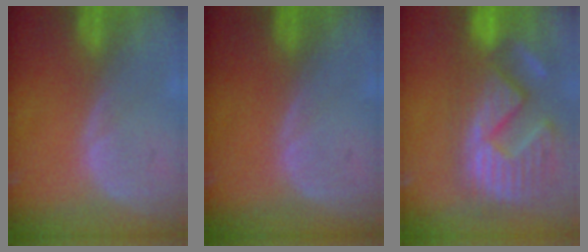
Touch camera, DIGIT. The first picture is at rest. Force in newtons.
{"total": 0.0}
{"total": 15.1, "press": 12.4, "slide": 8.6}